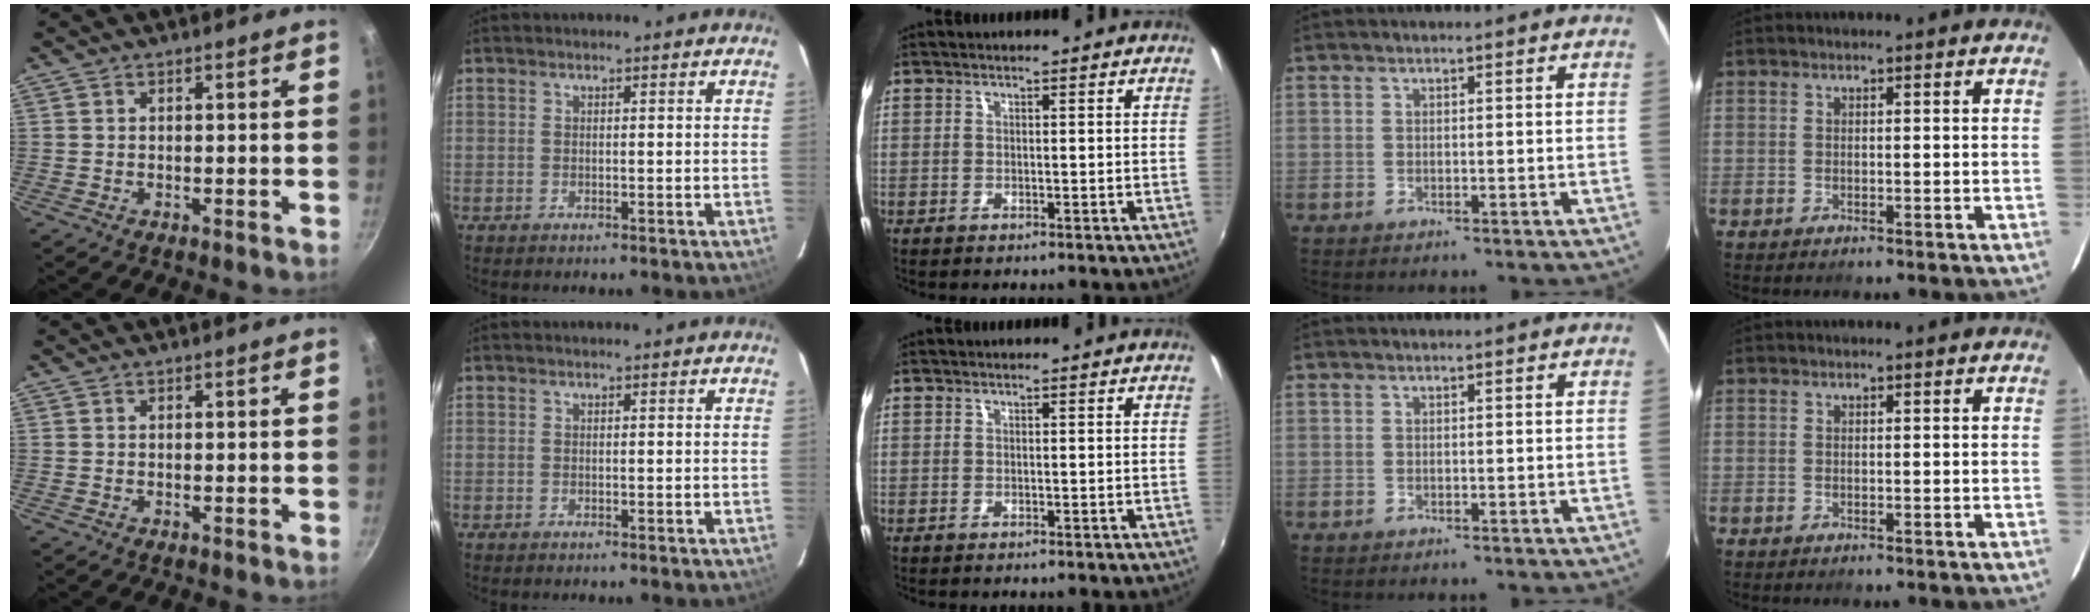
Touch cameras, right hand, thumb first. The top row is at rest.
{}